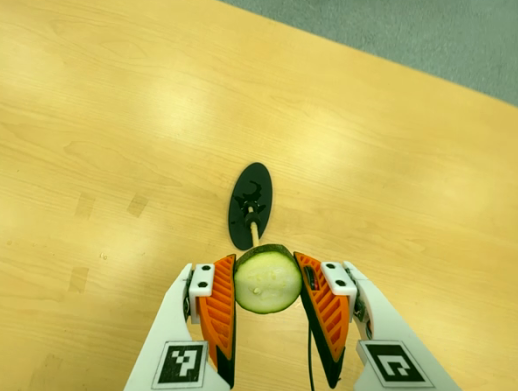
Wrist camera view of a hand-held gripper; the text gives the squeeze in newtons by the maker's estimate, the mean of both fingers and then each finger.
{"total": 10.7, "left": 9.6, "right": 11.8}